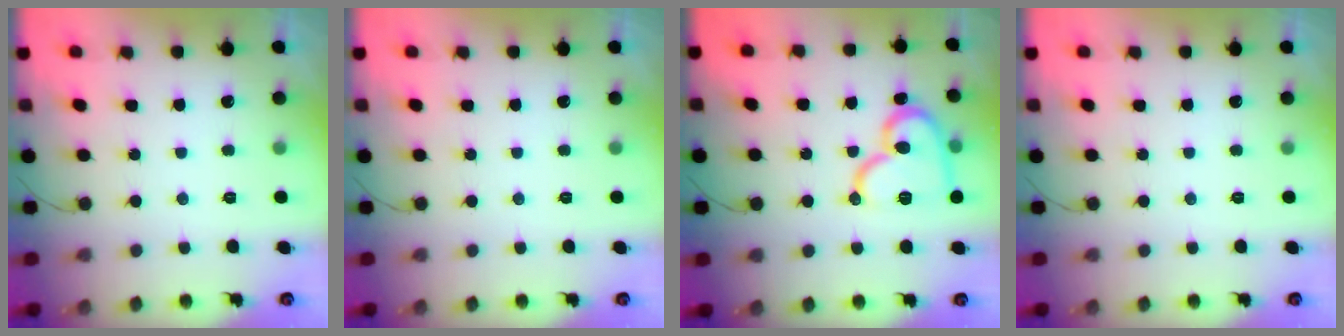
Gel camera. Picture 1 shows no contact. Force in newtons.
{"total": 0.0}
{"total": 17.3, "press": 17.3, "slide": 1.7}
{"total": 0.0}